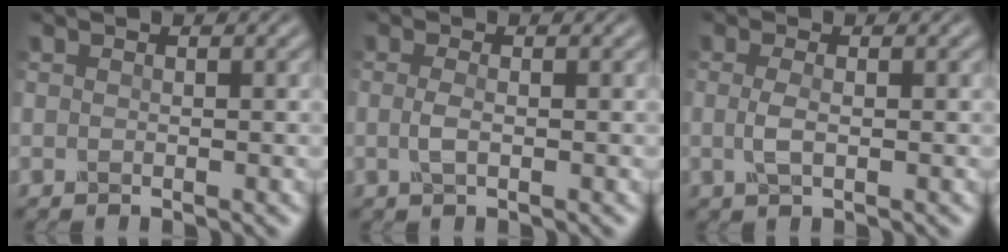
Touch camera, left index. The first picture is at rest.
{"total": 1.1, "force": [-0.1, 0.2, 1.0], "torque": [-0.035, 0.002, -0.005]}
{"total": 1.4, "force": [0.0, 0.4, 1.3], "torque": [-0.041, 0.001, -0.003]}